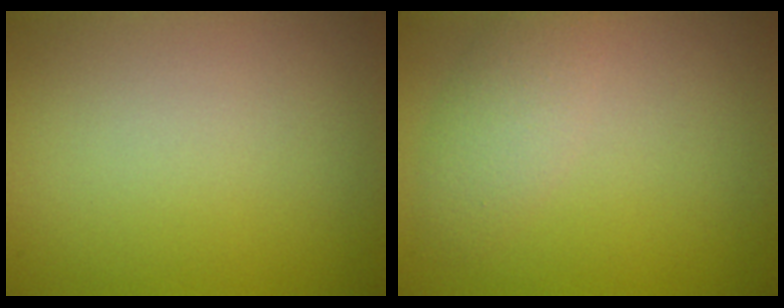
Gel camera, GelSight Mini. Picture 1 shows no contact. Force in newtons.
{"total": 2.7, "press": 2.7, "slide": 0.1}